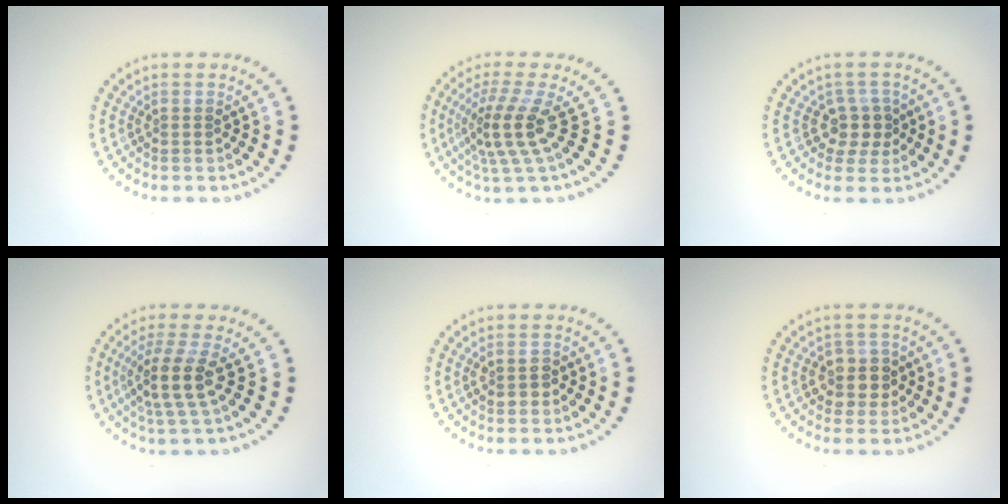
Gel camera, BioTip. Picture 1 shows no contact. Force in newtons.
{"total": 4.0, "press": 2.8, "slide": 2.8}
{"total": 2.4, "press": 1.9, "slide": 1.5}
{"total": 3.6, "press": 2.8, "slide": 2.3}
{"total": 1.5, "press": 1.5, "slide": 0.1}
{"total": 2.7, "press": 2.4, "slide": 1.2}